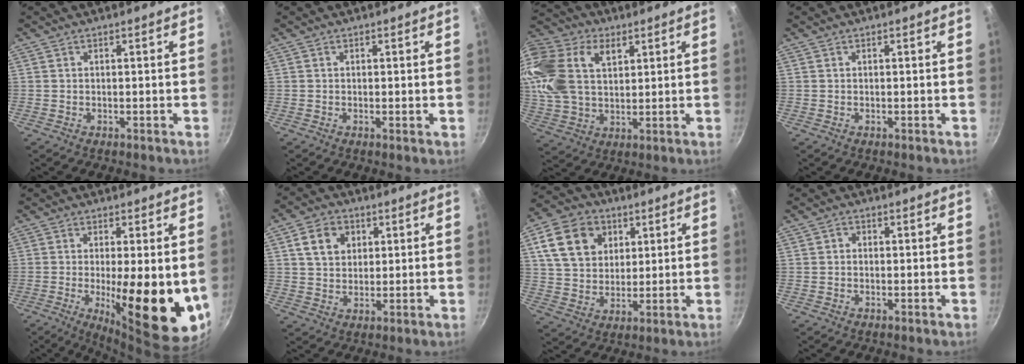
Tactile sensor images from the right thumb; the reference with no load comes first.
{"total": 0.5, "force": [0.1, 0.0, 0.5], "torque": [-0.009, -0.001, 0.000]}
{"total": 21.2, "force": [7.0, 14.2, 14.1], "torque": [-0.302, 0.012, 0.127]}
{"total": 0.0}
{"total": 16.9, "force": [-1.8, 4.7, 16.1], "torque": [-0.220, -0.022, -0.019]}
{"total": 7.3, "force": [2.4, 5.8, 3.7], "torque": [-0.045, 0.004, 0.038]}
{"total": 13.9, "force": [5.1, 10.7, 7.3], "torque": [-0.113, -0.003, 0.088]}
{"total": 1.0, "force": [-0.1, 0.9, 0.4], "torque": [-0.004, 0.006, -0.003]}